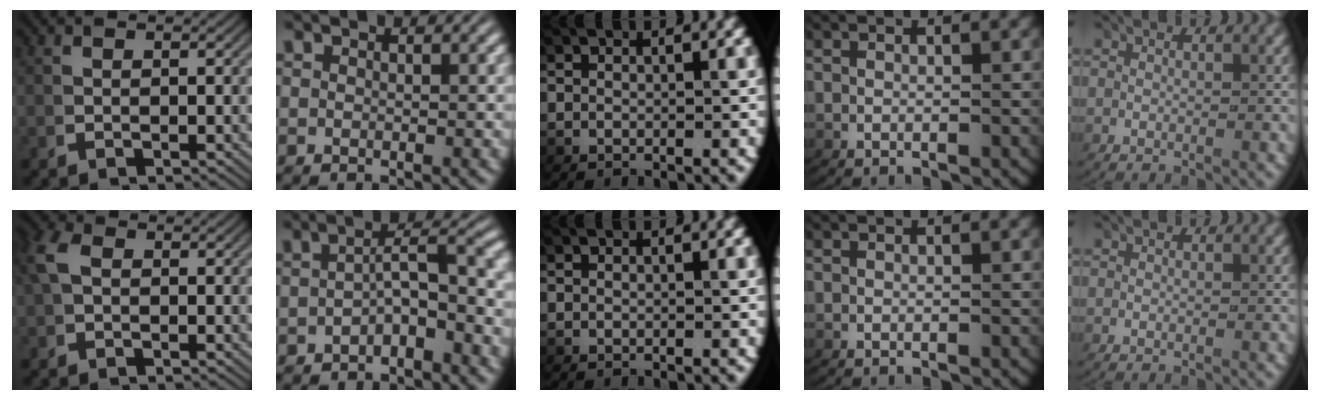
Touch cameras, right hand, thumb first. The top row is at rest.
{"thumb": {"total": 2.0, "force": [0.5, 1.4, 1.4], "torque": [-0.039, -0.004, 0.012]}, "index": {"total": 2.8, "force": [-1.2, -0.2, 2.5], "torque": [-0.028, -0.004, -0.014]}}